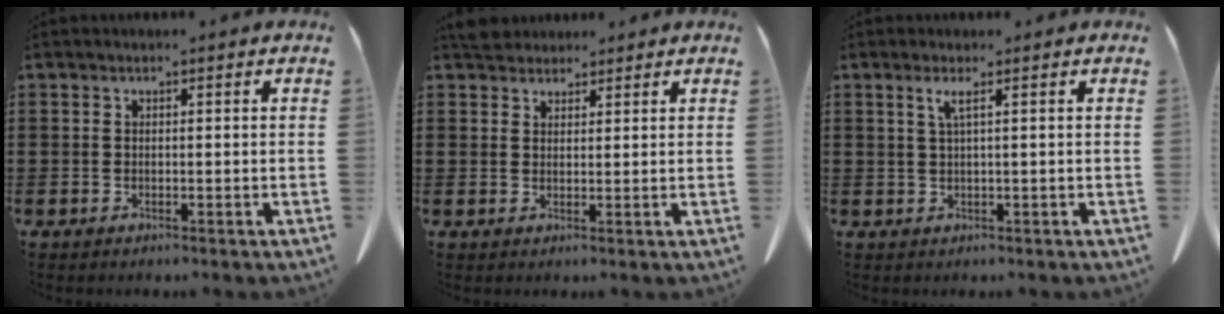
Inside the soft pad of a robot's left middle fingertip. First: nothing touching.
{"total": 3.3, "force": [3.0, 1.2, 0.6], "torque": [-0.012, -0.004, 0.059]}
{"total": 1.9, "force": [0.6, -0.3, 1.8], "torque": [-0.036, -0.004, 0.011]}